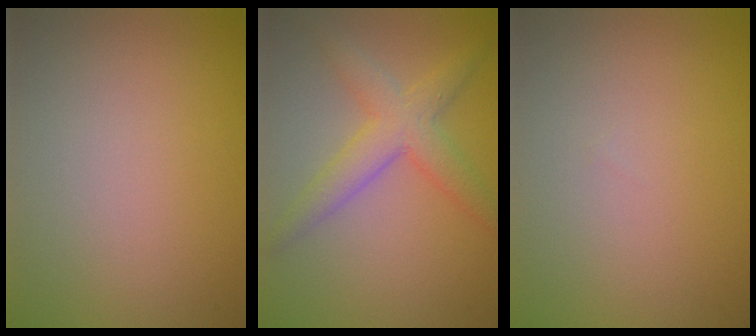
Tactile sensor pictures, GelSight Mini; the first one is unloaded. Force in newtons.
{"total": 4.3, "press": 4.3, "slide": 0.1}
{"total": 0.0}